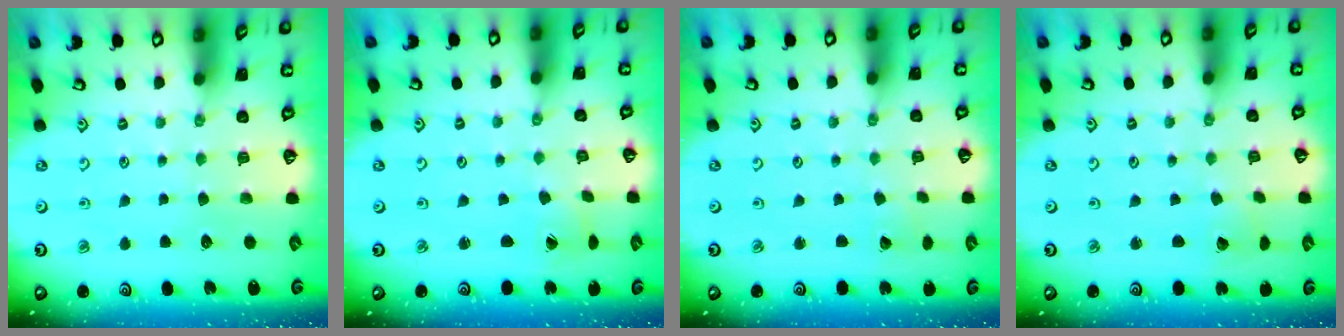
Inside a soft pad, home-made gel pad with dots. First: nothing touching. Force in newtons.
{"total": 1.3, "press": 1.3, "slide": 0.0}
{"total": 1.3, "press": 1.3, "slide": 0.1}
{"total": 1.8, "press": 1.8, "slide": 0.2}